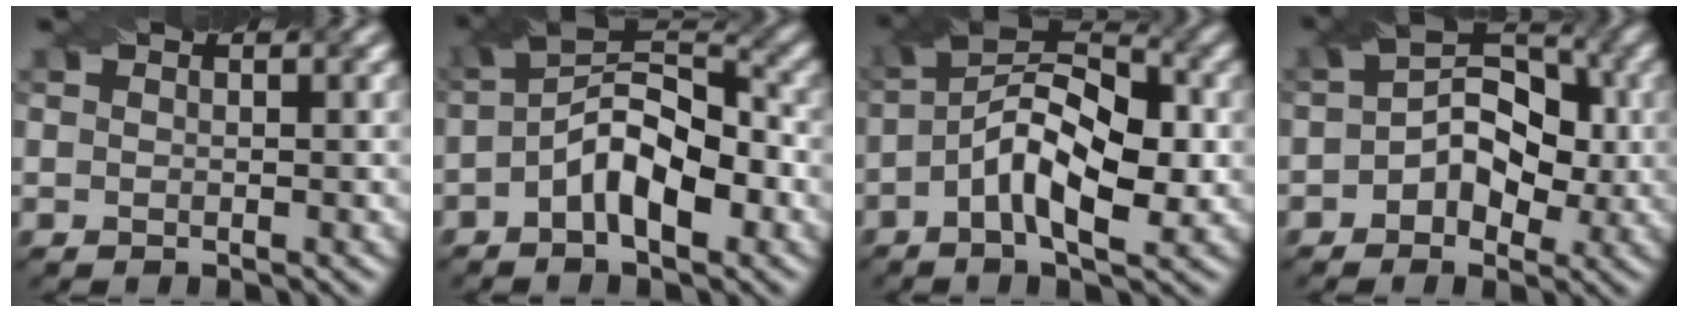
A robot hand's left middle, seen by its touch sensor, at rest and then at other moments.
{"total": 7.6, "force": [-1.7, 3.5, 6.6], "torque": [-0.112, 0.022, -0.037]}
{"total": 8.6, "force": [-1.4, 3.8, 7.6], "torque": [-0.135, 0.024, -0.033]}
{"total": 5.9, "force": [-0.5, 4.0, 4.3], "torque": [-0.050, 0.012, -0.016]}